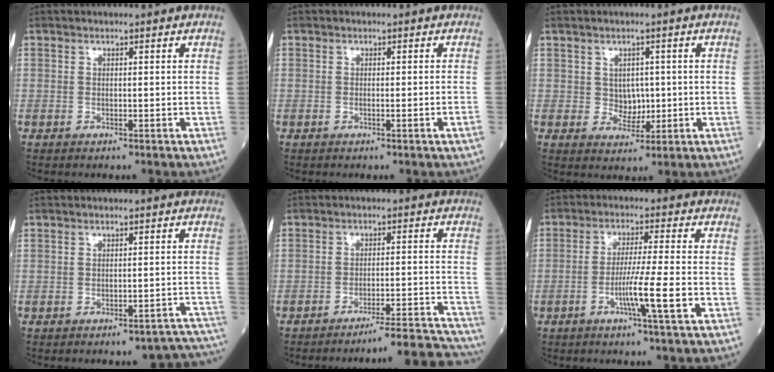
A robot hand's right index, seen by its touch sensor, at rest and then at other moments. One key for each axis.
{"total": 1.1, "fx": -0.5, "fy": -0.4, "fz": 0.9, "tx": -0.014, "ty": -0.001, "tz": -0.006}
{"total": 3.2, "fx": 0.1, "fy": 2.6, "fz": 2.0, "tx": -0.023, "ty": 0.002, "tz": 0.007}
{"total": 8.8, "fx": -8.5, "fy": 1.6, "fz": 1.2, "tx": 0.013, "ty": 0.023, "tz": -0.088}
{"total": 13.3, "fx": -13.0, "fy": -1.4, "fz": 2.5, "tx": -0.002, "ty": 0.007, "tz": -0.171}
{"total": 7.1, "fx": -2.7, "fy": -1.1, "fz": 6.5, "tx": -0.115, "ty": -0.012, "tz": -0.051}